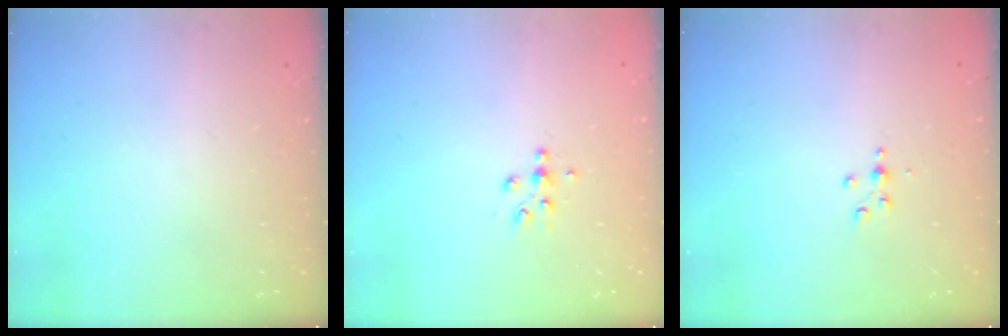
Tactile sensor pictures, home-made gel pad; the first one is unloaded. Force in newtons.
{"total": 4.9, "press": 4.8, "slide": 0.6}
{"total": 3.4, "press": 3.4, "slide": 0.4}